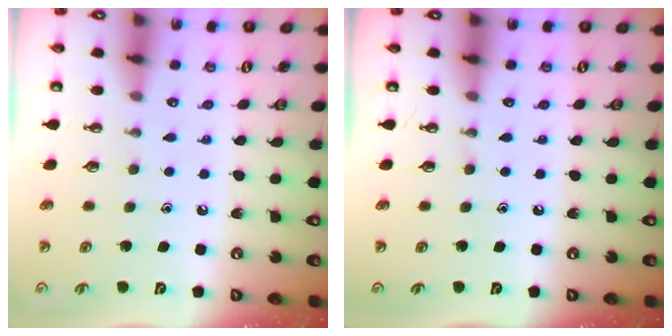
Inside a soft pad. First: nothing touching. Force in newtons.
{"total": 0.0}